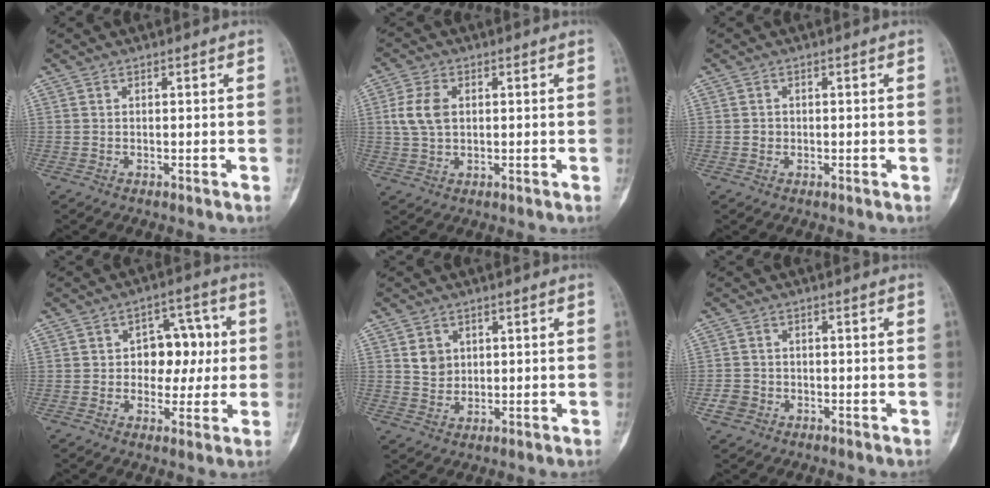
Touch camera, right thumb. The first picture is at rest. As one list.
[{"total": 6.3, "force": [1.1, 4.1, 4.6], "torque": [-0.097, 0.004, 0.023]}, {"total": 1.1, "force": [-0.2, 1.0, 0.3], "torque": [-0.002, 0.004, -0.002]}, {"total": 9.5, "force": [0.6, 6.7, 6.7], "torque": [-0.038, 0.020, 0.006]}, {"total": 3.9, "force": [1.3, 3.4, 1.5], "torque": [-0.006, -0.008, 0.026]}, {"total": 2.9, "force": [-1.3, 2.4, 0.7], "torque": [-0.005, 0.012, -0.027]}]